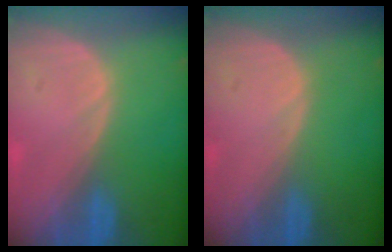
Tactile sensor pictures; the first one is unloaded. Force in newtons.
{"total": 0.0}